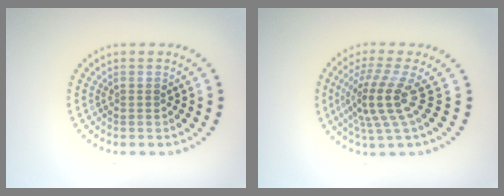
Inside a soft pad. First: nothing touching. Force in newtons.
{"total": 4.0, "press": 2.8, "slide": 2.9}